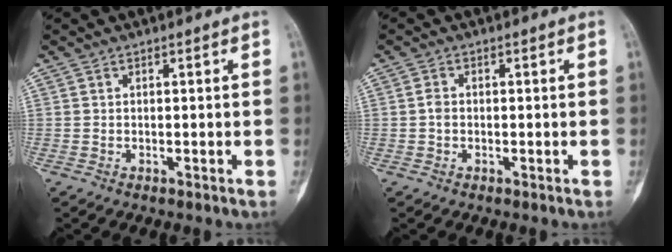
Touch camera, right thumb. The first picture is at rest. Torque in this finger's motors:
{"motor_torque": [-0.05, 1.00, 0.22, -0.38, 0.06]}